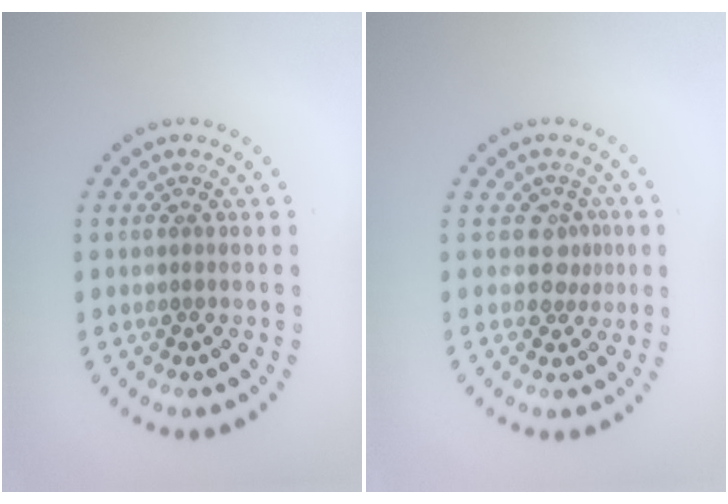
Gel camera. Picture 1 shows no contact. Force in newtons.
{"total": 1.9, "press": 1.5, "slide": 1.2}